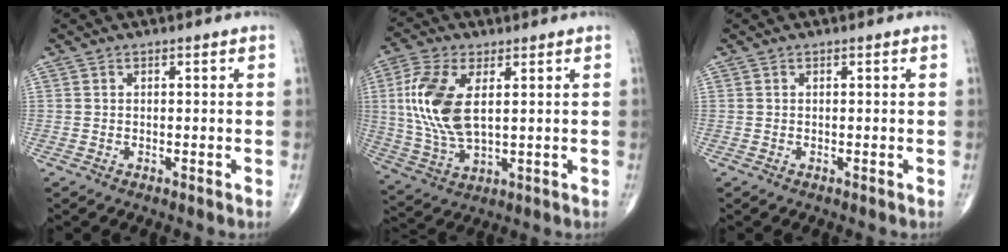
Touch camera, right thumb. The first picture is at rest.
{"total": 13.6, "force": [2.6, 6.7, 11.5], "torque": [-0.256, -0.007, 0.057]}
{"total": 0.0}